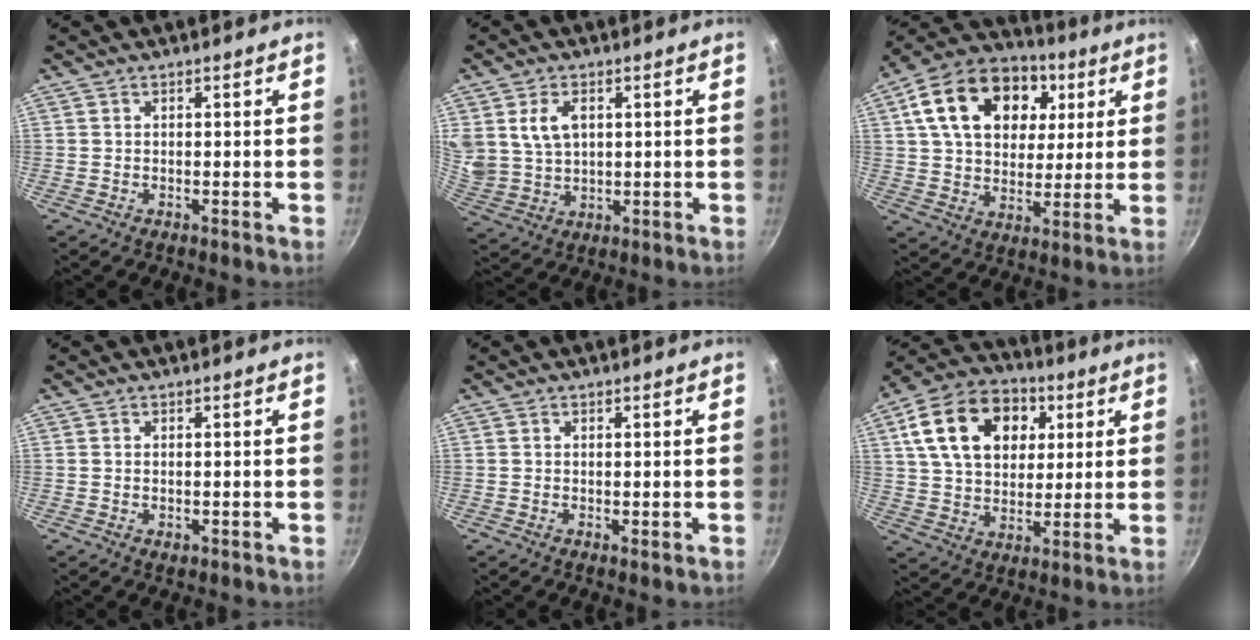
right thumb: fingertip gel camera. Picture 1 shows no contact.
{"total": 8.5, "force": [2.8, 5.9, 5.4], "torque": [-0.090, -0.013, 0.063]}
{"total": 21.9, "force": [7.3, 15.4, 13.7], "torque": [-0.220, 0.007, 0.114]}
{"total": 1.5, "force": [-0.3, 0.9, 1.2], "torque": [-0.017, -0.002, -0.004]}
{"total": 0.5, "force": [0.1, 0.2, 0.5], "torque": [-0.005, -0.003, -0.001]}
{"total": 19.5, "force": [6.2, 13.8, 12.3], "torque": [-0.190, 0.006, 0.097]}